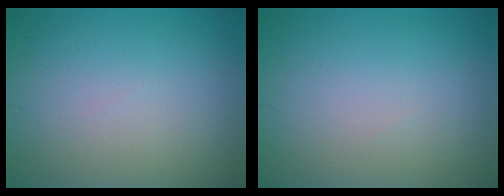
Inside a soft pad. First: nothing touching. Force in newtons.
{"total": 0.0}